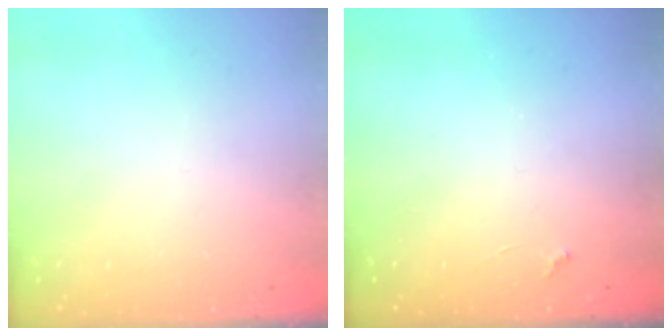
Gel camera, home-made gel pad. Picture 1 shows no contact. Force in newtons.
{"total": 2.0, "press": 1.9, "slide": 0.4}